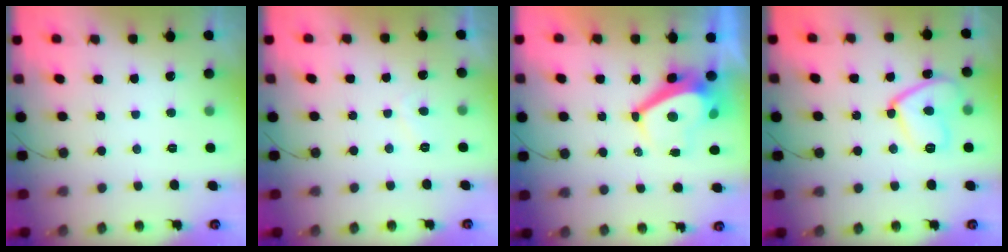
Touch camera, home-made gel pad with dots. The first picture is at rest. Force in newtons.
{"total": 0.9, "press": 0.7, "slide": 0.6}
{"total": 6.4, "press": 6.3, "slide": 0.7}
{"total": 11.6, "press": 11.6, "slide": 1.0}